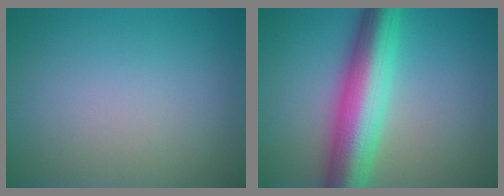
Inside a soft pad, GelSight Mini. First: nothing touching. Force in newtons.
{"total": 9.3, "press": 9.3, "slide": 0.3}